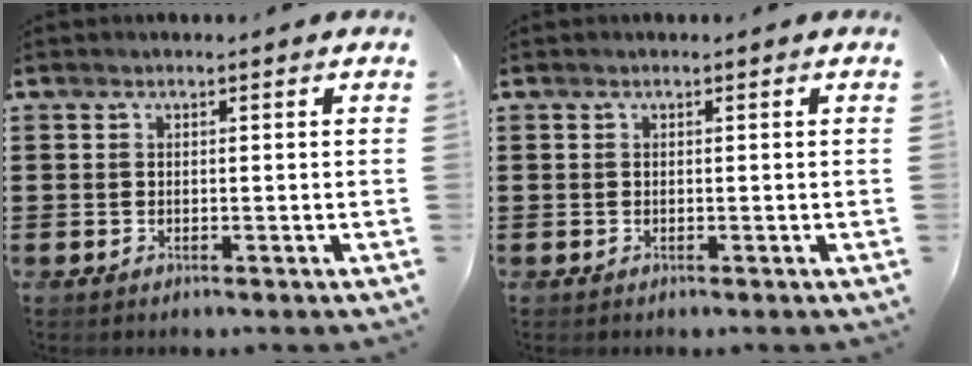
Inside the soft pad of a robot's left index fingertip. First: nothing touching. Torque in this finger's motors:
{"motor_torque": [0.00, 0.00, 0.00, 0.00]}